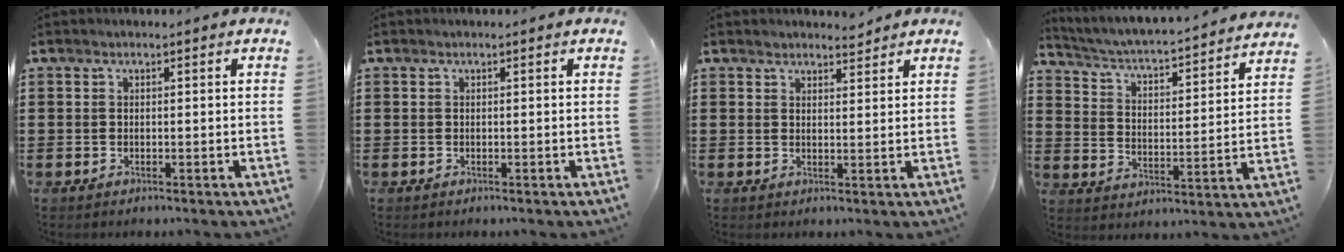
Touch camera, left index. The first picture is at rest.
{"total": 0.0}
{"total": 2.5, "force": [2.4, 0.6, 0.1], "torque": [-0.007, 0.002, 0.047]}
{"total": 3.3, "force": [3.2, -0.4, 0.9], "torque": [-0.036, -0.038, 0.042]}